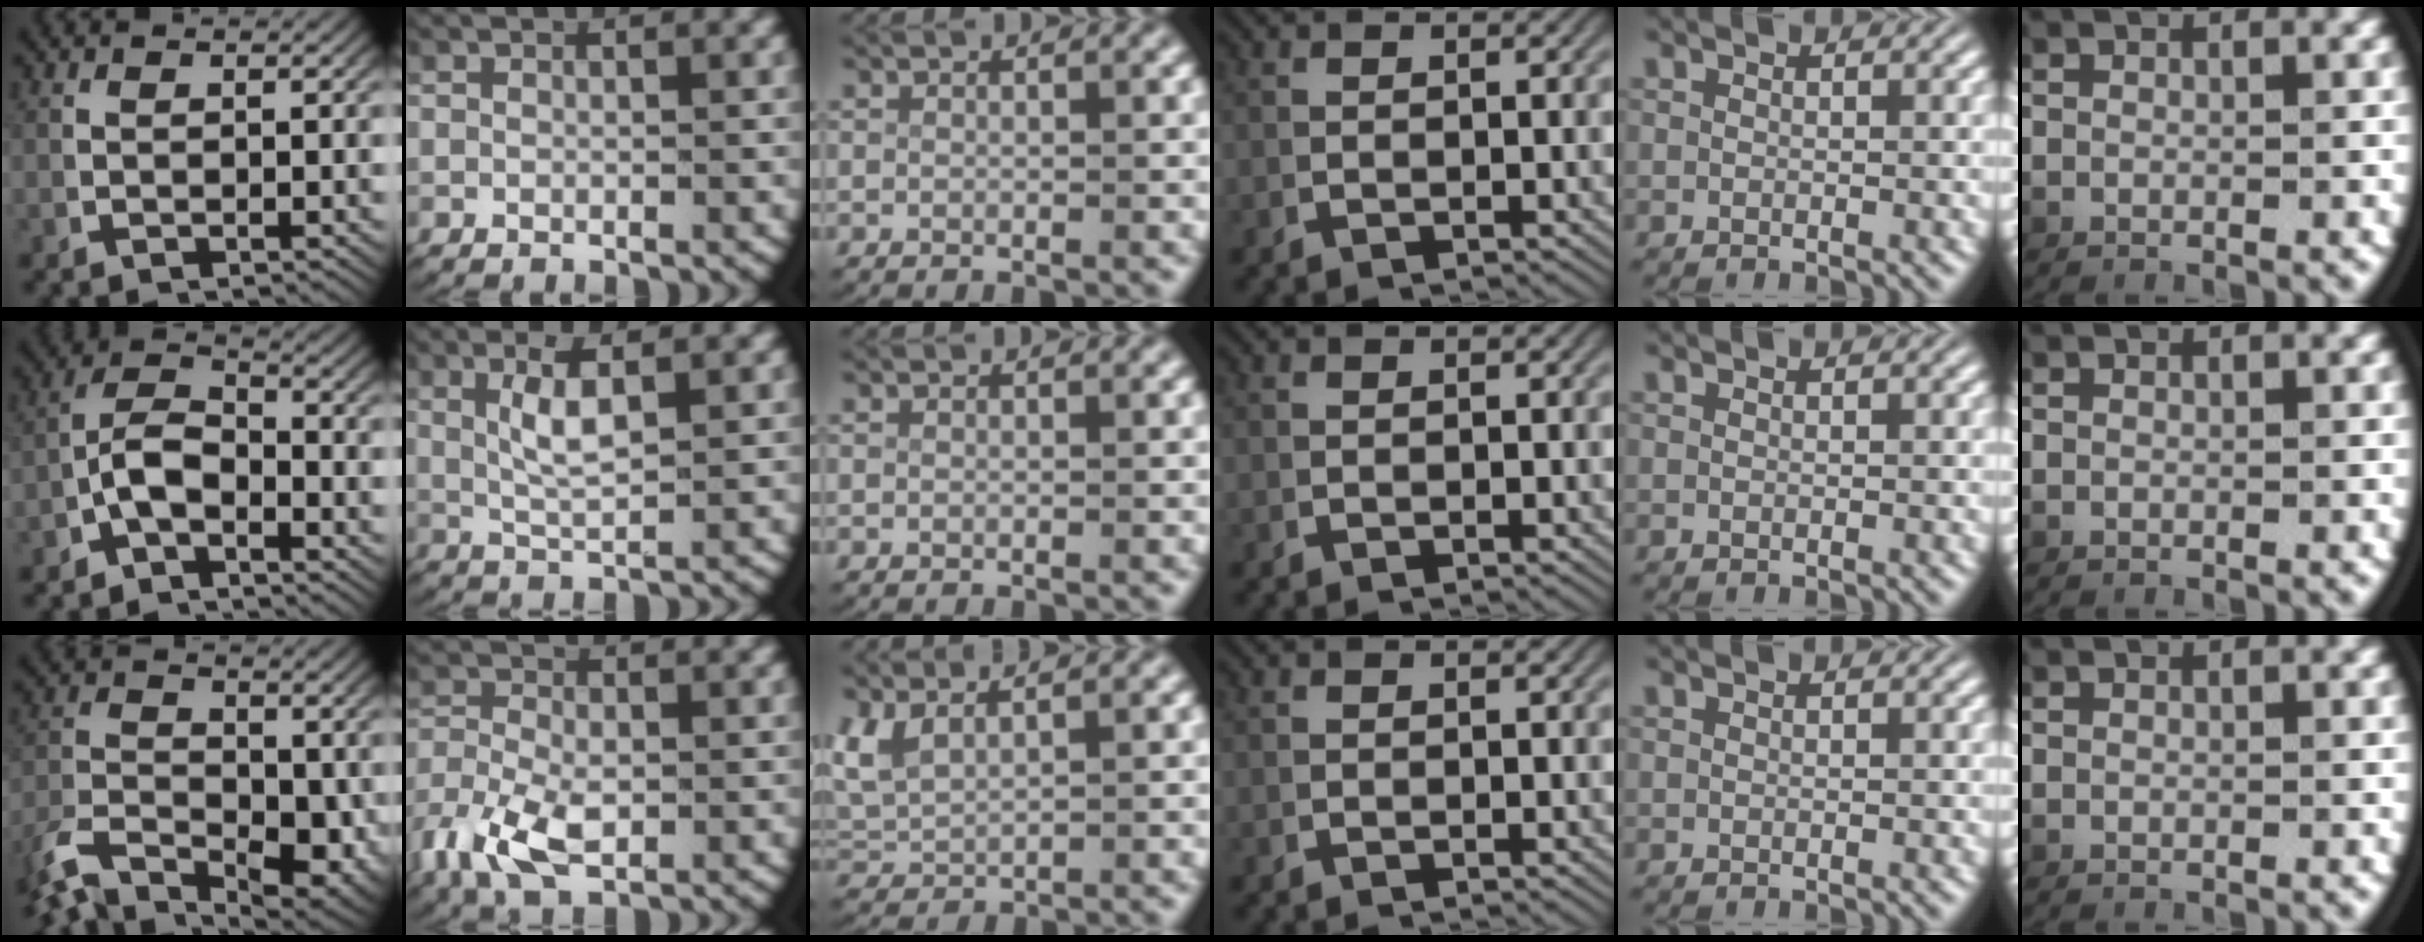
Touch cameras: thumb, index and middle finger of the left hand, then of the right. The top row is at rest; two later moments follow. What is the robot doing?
{"motion": "lift_and_place", "object": "scissors"}